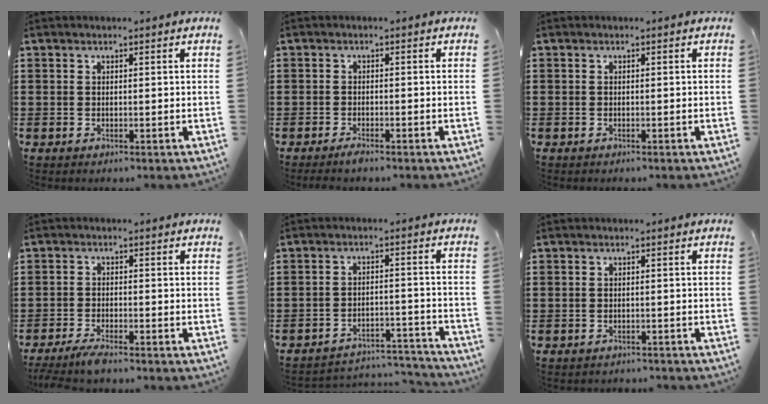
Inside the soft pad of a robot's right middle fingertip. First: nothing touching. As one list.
[{"total": 1.4, "force": [-1.1, 0.1, 0.9], "torque": [-0.017, -0.004, -0.020]}, {"total": 0.0}, {"total": 2.7, "force": [-2.3, 0.0, 1.3], "torque": [-0.037, -0.005, -0.049]}, {"total": 4.1, "force": [-3.9, 0.6, 0.8], "torque": [-0.018, 0.002, -0.084]}, {"total": 1.3, "force": [-1.2, 0.2, -0.2], "torque": [-0.001, 0.004, -0.029]}]